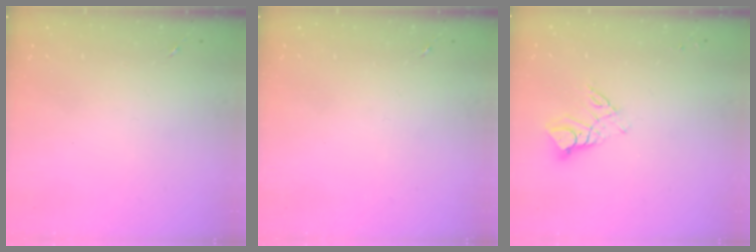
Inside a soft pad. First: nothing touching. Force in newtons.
{"total": 0.0}
{"total": 9.2, "press": 9.1, "slide": 0.8}